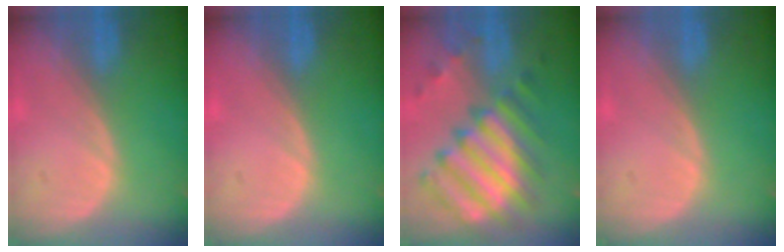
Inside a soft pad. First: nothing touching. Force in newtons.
{"total": 0.0}
{"total": 11.6, "press": 10.6, "slide": 4.9}
{"total": 0.0}